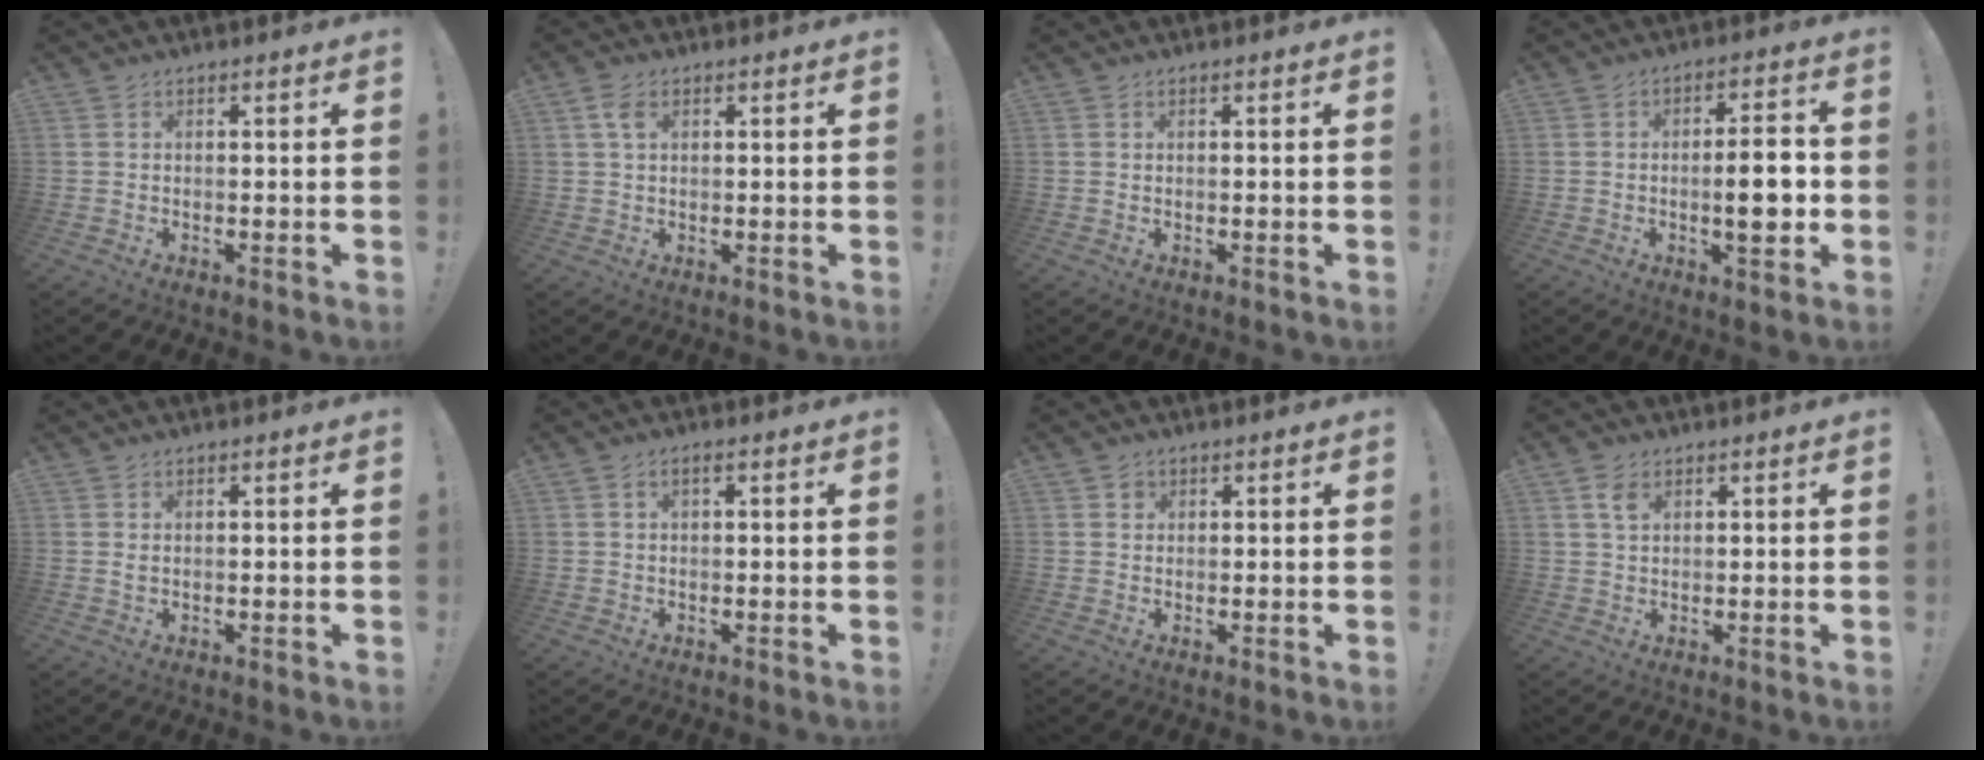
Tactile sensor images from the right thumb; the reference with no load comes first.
{"total": 3.6, "force": [1.4, 2.1, 2.6], "torque": [-0.044, 0.001, 0.025]}
{"total": 0.0}
{"total": 9.5, "force": [-1.3, 2.5, 9.1], "torque": [-0.131, -0.002, -0.027]}
{"total": 1.0, "force": [0.5, 0.5, 0.7], "torque": [-0.007, -0.002, 0.008]}
{"total": 1.4, "force": [0.3, 0.8, 1.1], "torque": [-0.023, 0.004, 0.006]}
{"total": 1.8, "force": [1.0, 1.5, 0.2], "torque": [0.000, -0.001, 0.017]}
{"total": 3.9, "force": [2.1, 2.3, 2.4], "torque": [-0.034, -0.006, 0.037]}